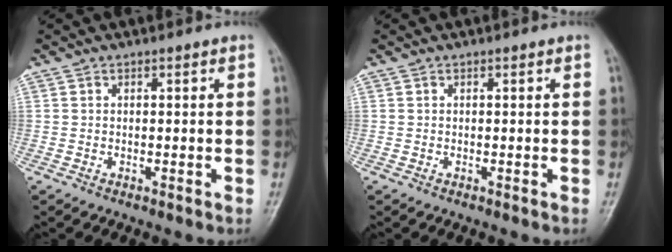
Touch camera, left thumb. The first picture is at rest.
{"total": 0.0}